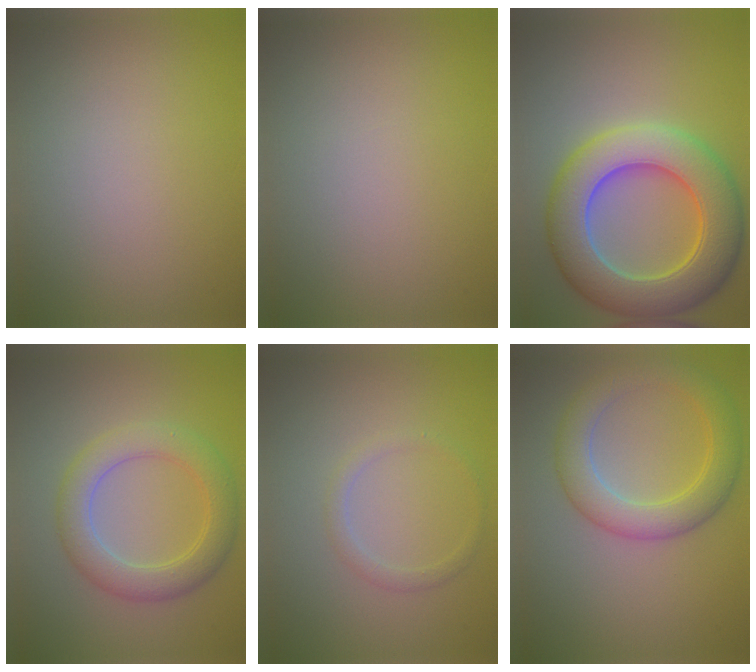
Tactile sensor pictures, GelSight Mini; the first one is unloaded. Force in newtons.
{"total": 0.0}
{"total": 10.1, "press": 10.1, "slide": 0.3}
{"total": 4.7, "press": 4.7, "slide": 0.1}
{"total": 1.3, "press": 1.3, "slide": 0.1}
{"total": 5.2, "press": 5.2, "slide": 0.1}